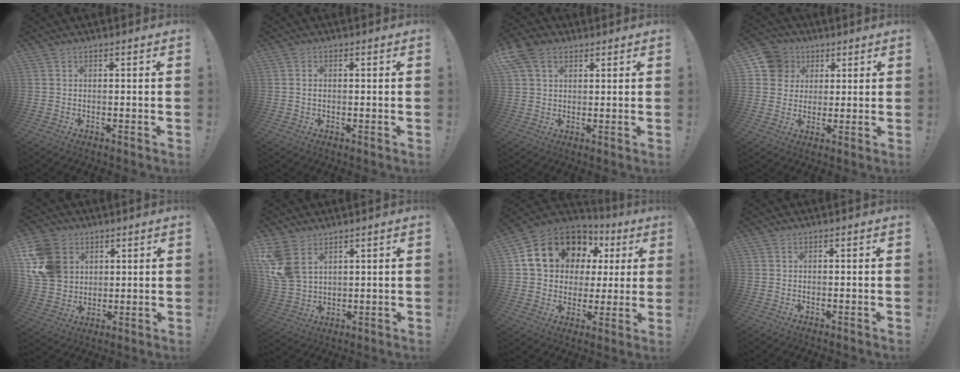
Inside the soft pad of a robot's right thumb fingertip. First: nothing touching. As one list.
[{"total": 1.0, "force": [0.0, 0.8, 0.6], "torque": [-0.016, 0.005, 0.000]}, {"total": 8.1, "force": [3.8, 5.7, 4.3], "torque": [-0.077, 0.002, 0.079]}, {"total": 10.3, "force": [3.7, 9.3, 2.3], "torque": [-0.028, -0.014, 0.077]}, {"total": 14.8, "force": [4.6, 12.4, 6.7], "torque": [-0.126, -0.017, 0.096]}, {"total": 10.3, "force": [5.2, 6.7, 6.0], "torque": [-0.126, -0.024, 0.105]}, {"total": 17.4, "force": [8.3, 12.5, 8.7], "torque": [-0.145, -0.035, 0.173]}, {"total": 0.0}]